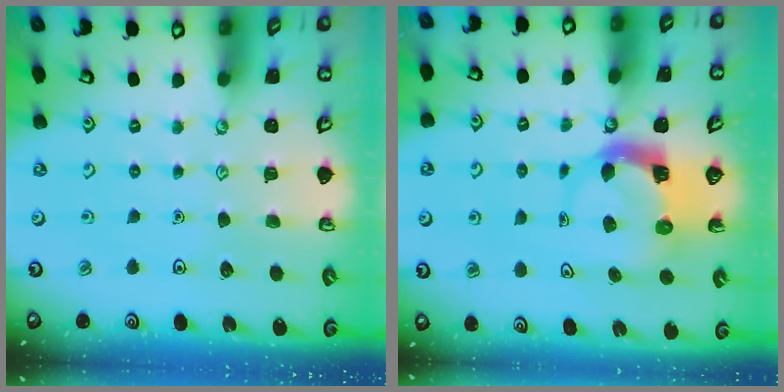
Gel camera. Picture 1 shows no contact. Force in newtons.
{"total": 4.8, "press": 4.7, "slide": 0.8}